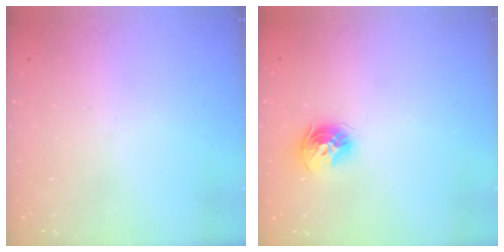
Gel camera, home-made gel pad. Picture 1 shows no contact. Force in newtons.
{"total": 9.5, "press": 9.4, "slide": 0.9}